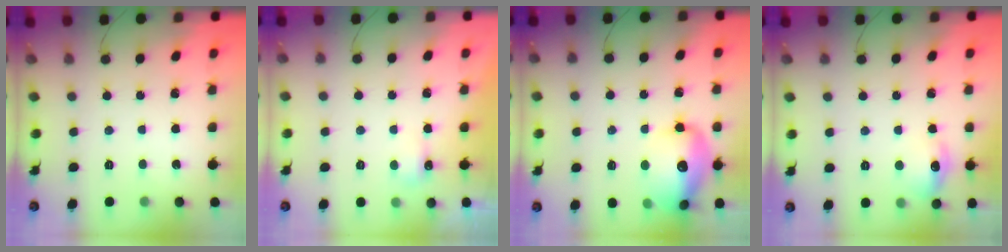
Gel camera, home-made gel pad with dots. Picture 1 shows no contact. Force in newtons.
{"total": 4.2, "press": 4.0, "slide": 1.0}
{"total": 16.7, "press": 16.5, "slide": 2.7}
{"total": 9.0, "press": 8.9, "slide": 1.2}